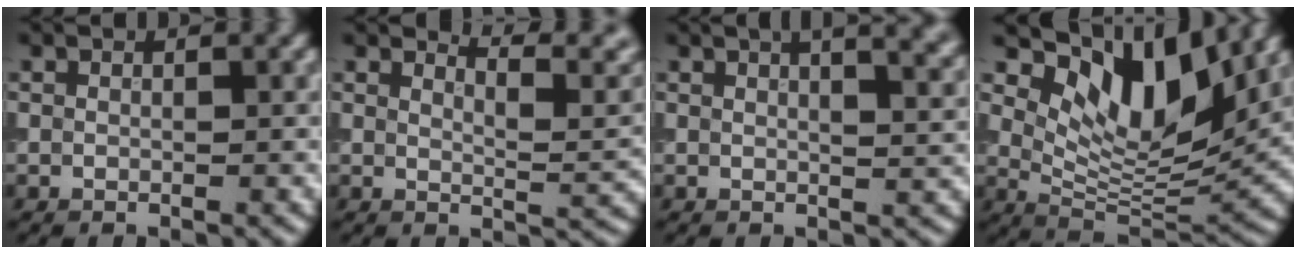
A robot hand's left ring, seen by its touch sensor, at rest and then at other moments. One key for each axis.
{"total": 5.2, "fx": 4.0, "fy": 1.2, "fz": 3.1, "tx": -0.034, "ty": 0.012, "tz": 0.057}
{"total": 10.8, "fx": 5.8, "fy": 5.2, "fz": 7.4, "tx": -0.023, "ty": 0.063, "tz": 0.037}
{"total": 9.4, "fx": 5.0, "fy": 4.3, "fz": 6.8, "tx": -0.114, "ty": -0.006, "tz": 0.090}